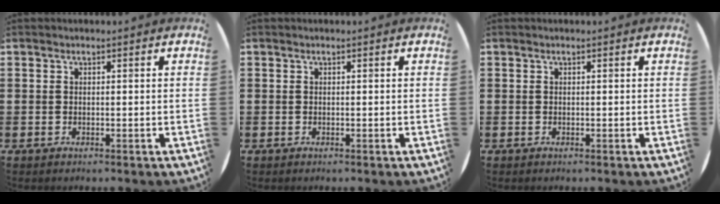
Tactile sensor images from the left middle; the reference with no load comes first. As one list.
[{"total": 0.0}, {"total": 0.0}]